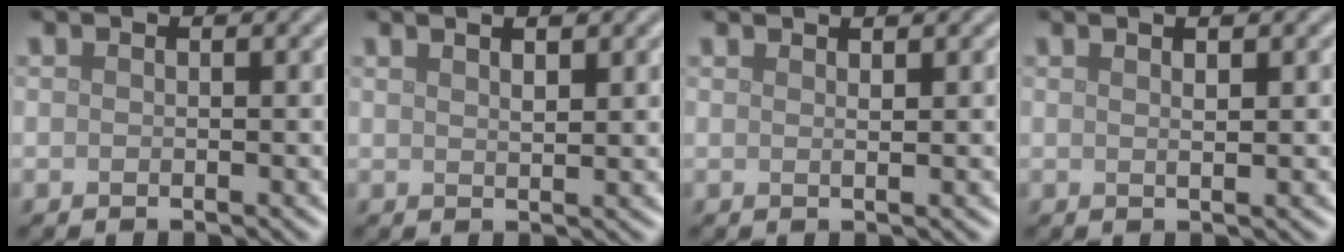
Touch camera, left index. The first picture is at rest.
{"total": 2.4, "force": [1.5, 0.6, 1.7], "torque": [-0.015, 0.007, 0.015]}
{"total": 1.6, "force": [1.1, 0.4, 1.0], "torque": [-0.007, 0.002, 0.006]}
{"total": 2.3, "force": [1.1, 0.7, 1.9], "torque": [-0.016, 0.002, 0.001]}